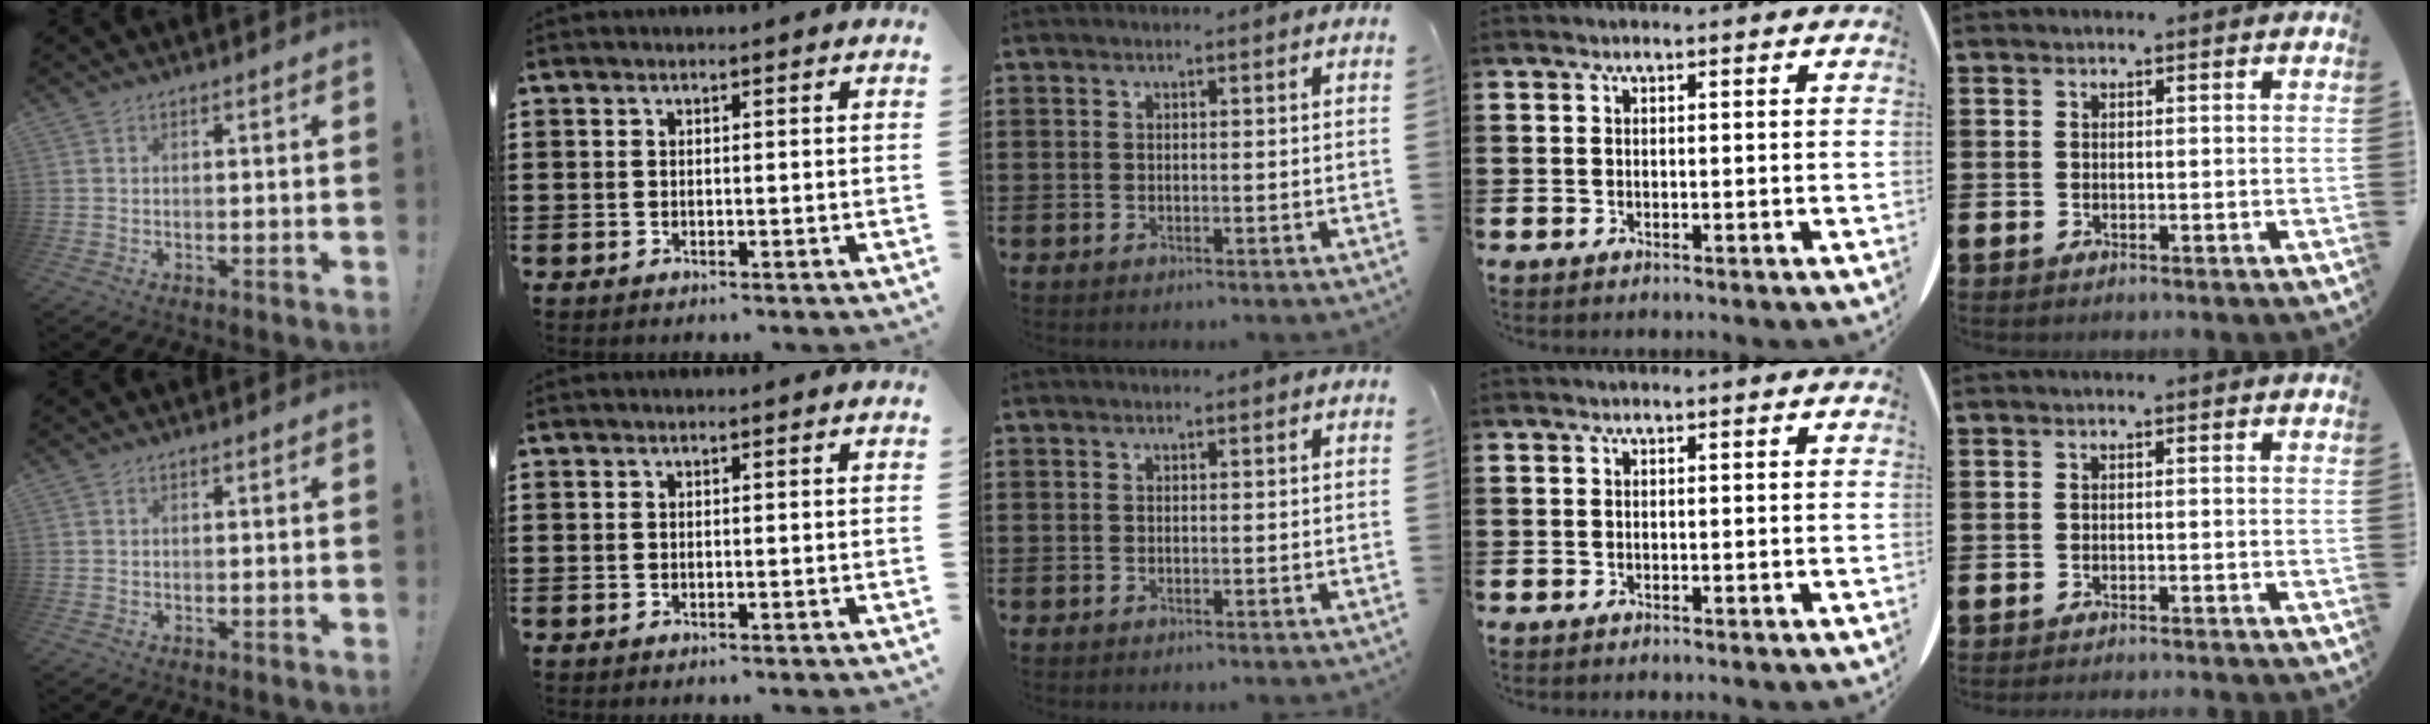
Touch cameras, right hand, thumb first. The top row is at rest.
{"little": {"total": 0.9, "force": [-0.9, -0.2, 0.0], "torque": [0.001, -0.001, -0.018]}}